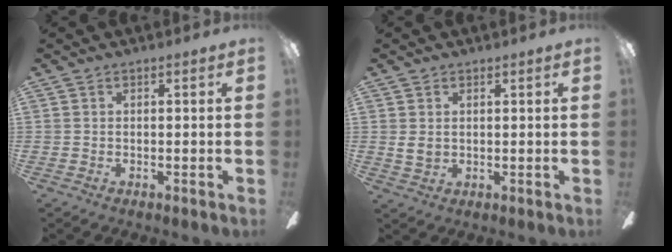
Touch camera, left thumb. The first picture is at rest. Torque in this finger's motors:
{"motor_torque": [-0.14, 0.44, 0.58, -0.37, 0.00]}